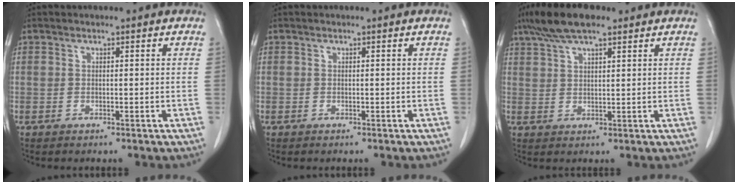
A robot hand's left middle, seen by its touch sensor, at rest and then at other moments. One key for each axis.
{"total": 0.0}
{"total": 8.2, "fx": 6.0, "fy": 1.9, "fz": 5.3, "tx": -0.105, "ty": 0.022, "tz": 0.106}